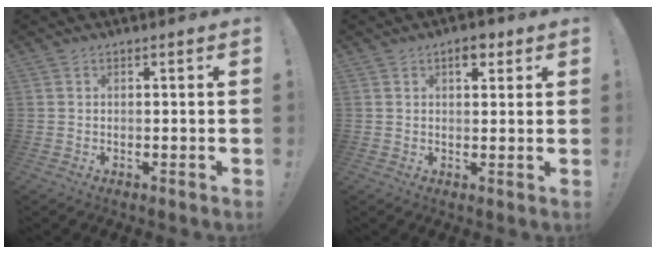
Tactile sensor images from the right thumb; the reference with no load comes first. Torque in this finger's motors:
{"motor_torque": [0.48, 0.78, 0.42, 0.25, 0.09]}